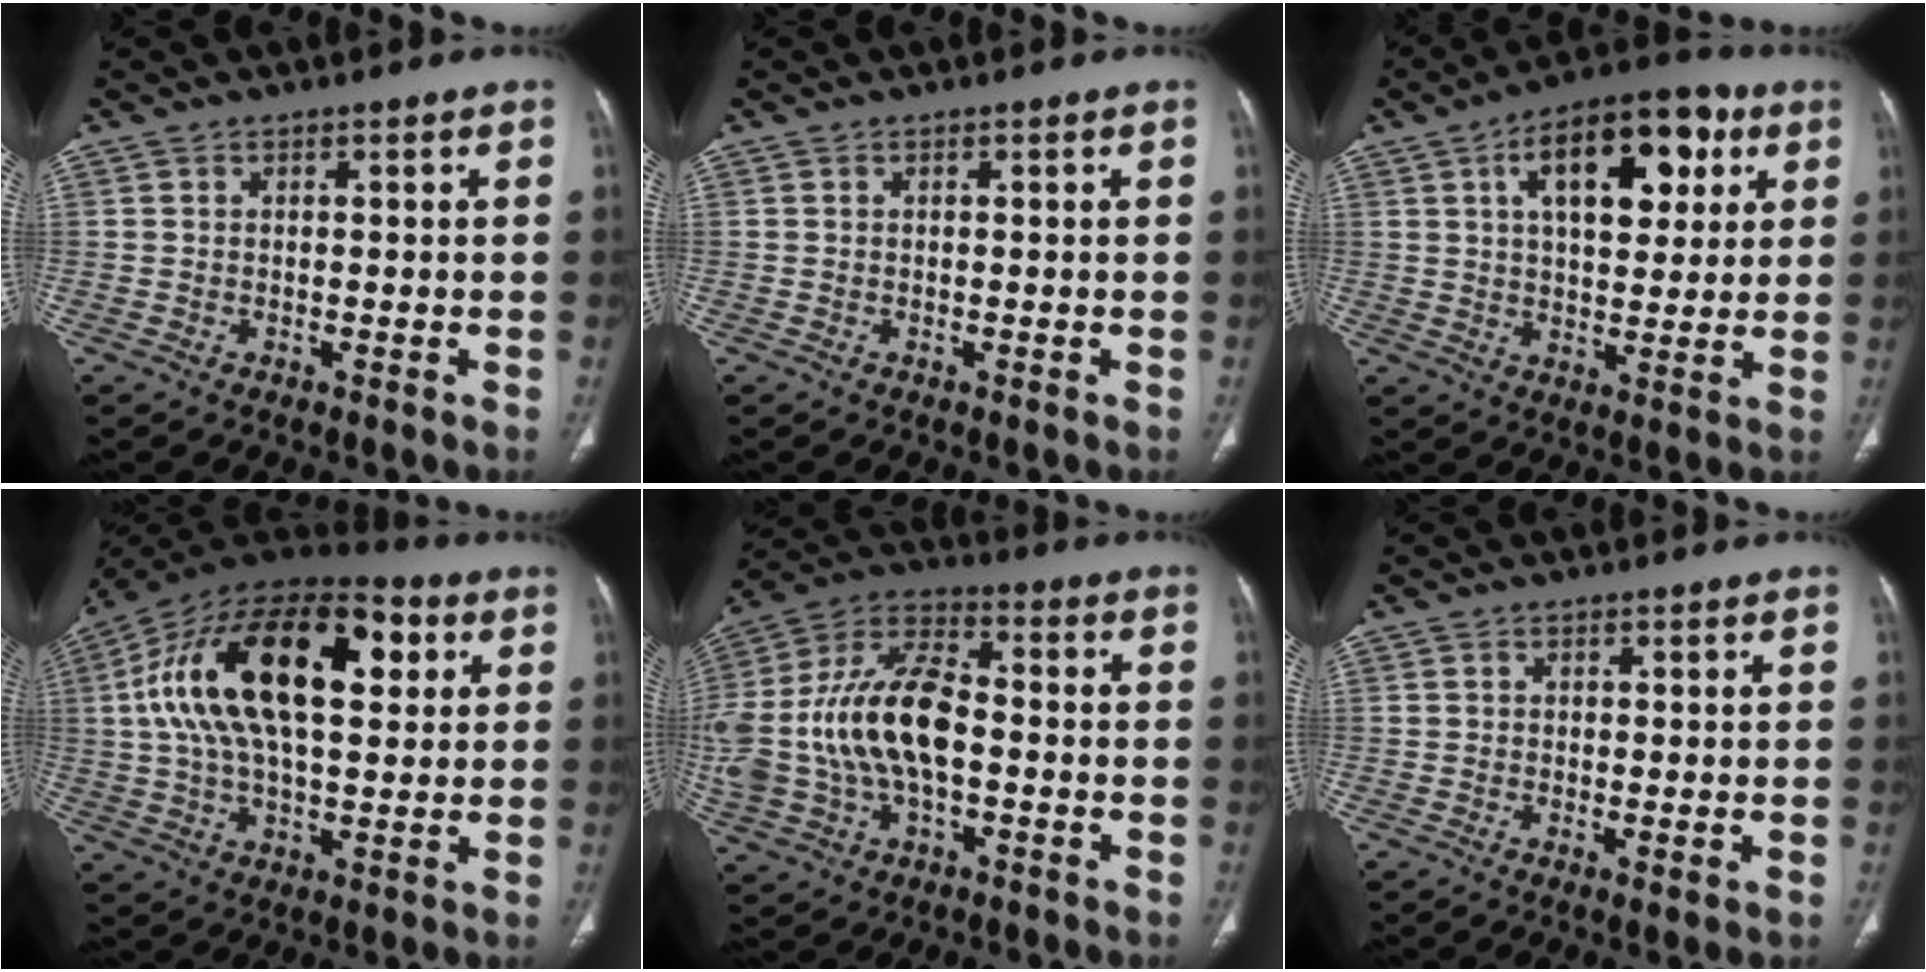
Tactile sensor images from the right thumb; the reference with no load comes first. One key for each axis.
{"total": 0.0}
{"total": 17.3, "fx": 6.3, "fy": 9.0, "fz": 13.4, "tx": -0.157, "ty": 0.003, "tz": 0.091}
{"total": 27.2, "fx": 6.6, "fy": 13.4, "fz": 22.7, "tx": -0.402, "ty": 0.029, "tz": 0.103}
{"total": 21.4, "fx": -1.6, "fy": 12.0, "fz": 17.6, "tx": -0.374, "ty": 0.031, "tz": -0.026}
{"total": 1.5, "fx": -0.2, "fy": 0.4, "fz": 1.4, "tx": -0.031, "ty": -0.008, "tz": -0.005}